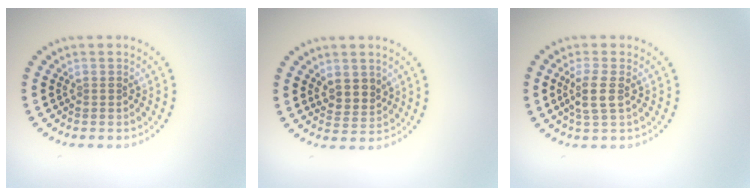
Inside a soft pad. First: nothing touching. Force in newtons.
{"total": 2.2, "press": 2.0, "slide": 0.9}
{"total": 2.4, "press": 2.0, "slide": 1.3}